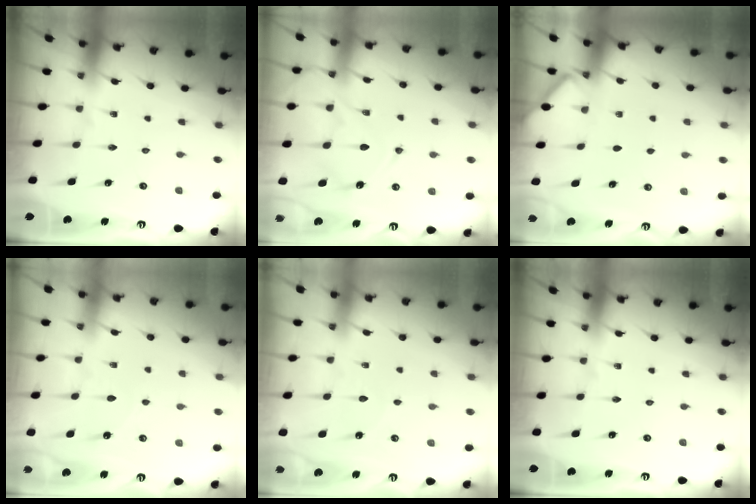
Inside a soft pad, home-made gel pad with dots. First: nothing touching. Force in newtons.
{"total": 13.4, "press": 13.4, "slide": 1.0}
{"total": 3.0, "press": 3.0, "slide": 0.4}
{"total": 3.4, "press": 3.4, "slide": 0.3}
{"total": 2.9, "press": 2.9, "slide": 0.3}
{"total": 0.0}